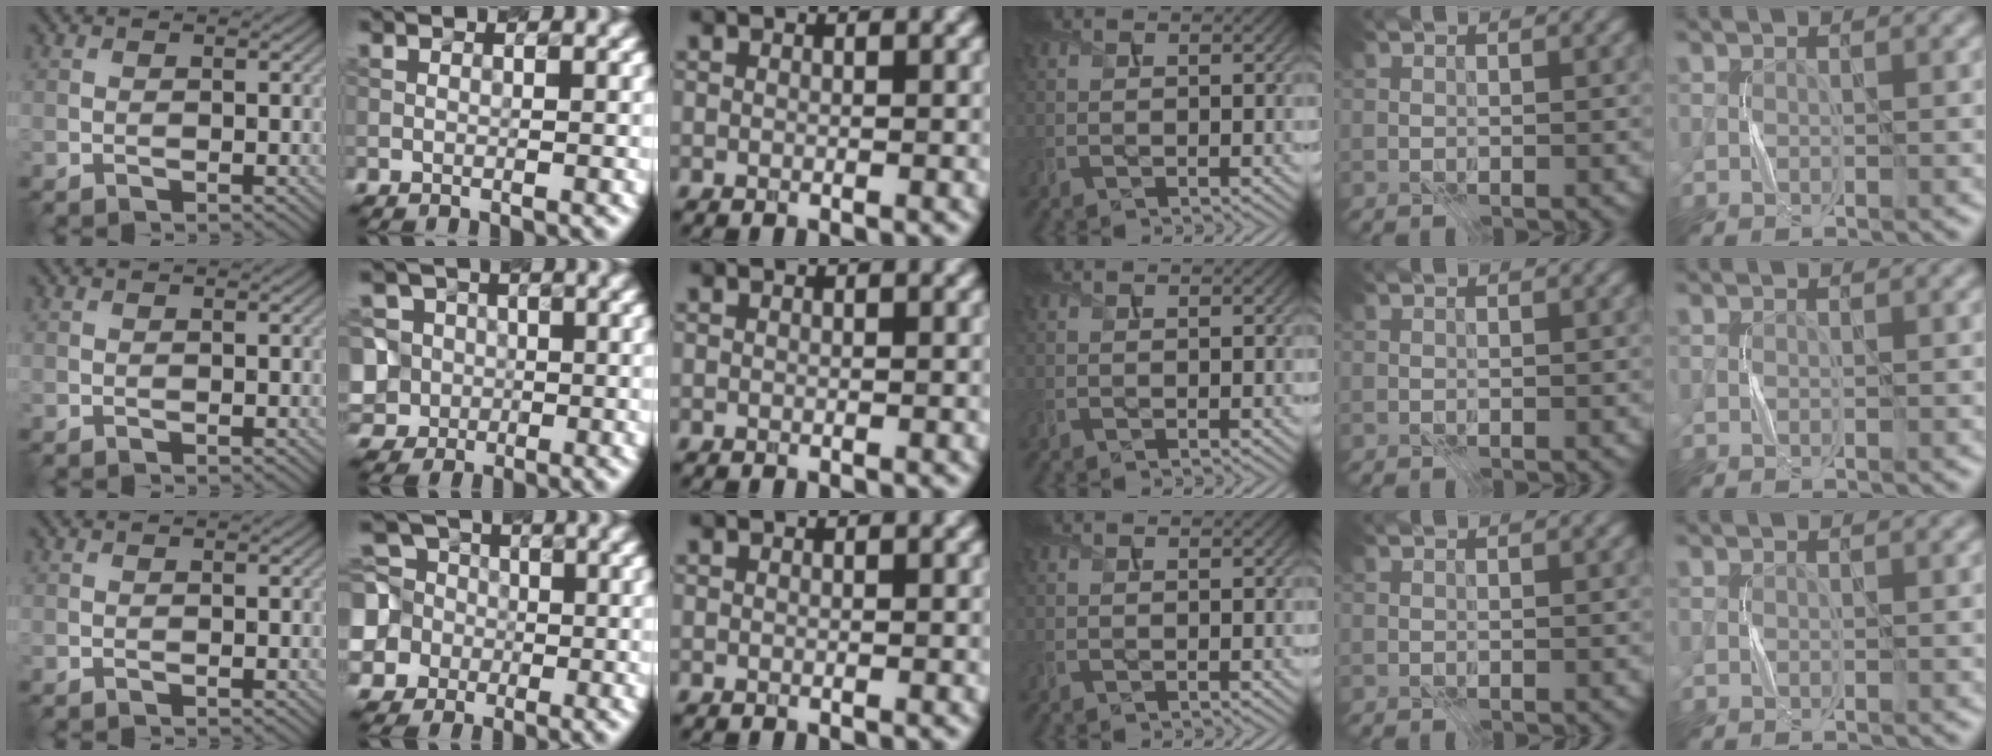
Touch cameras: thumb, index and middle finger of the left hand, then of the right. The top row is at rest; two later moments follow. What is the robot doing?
{"motion": "press", "object": "calculator"}